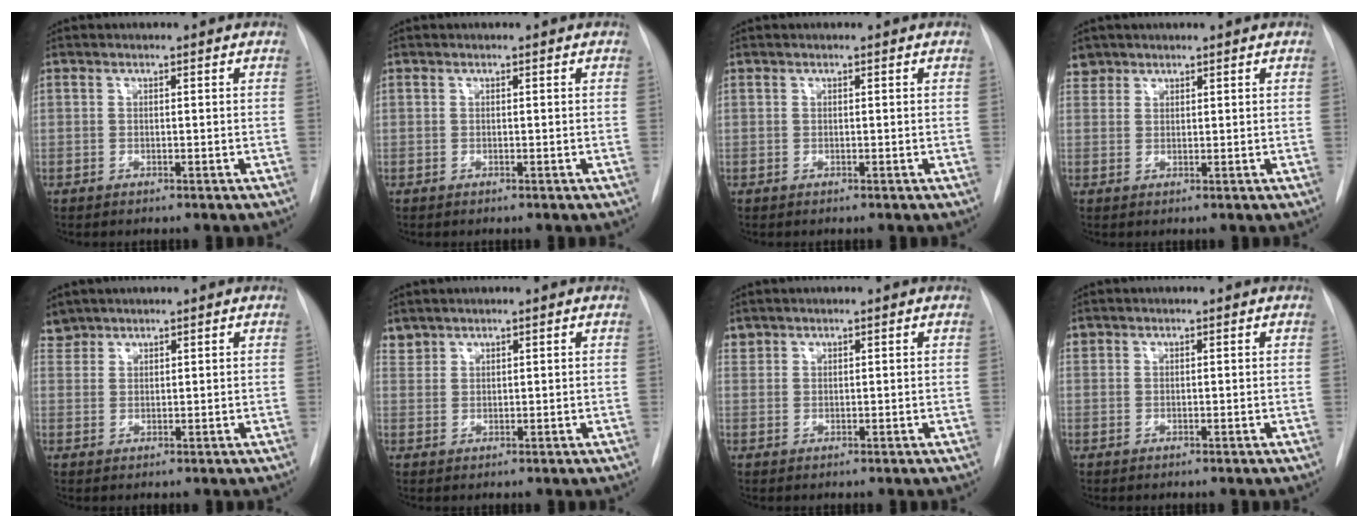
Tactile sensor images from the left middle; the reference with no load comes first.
{"total": 0.0}
{"total": 0.0}
{"total": 2.2, "force": [1.8, 1.3, -0.3], "torque": [0.012, 0.009, 0.030]}
{"total": 2.6, "force": [2.4, 0.9, -0.4], "torque": [0.010, 0.012, 0.047]}
{"total": 2.0, "force": [1.9, 0.6, -0.3], "torque": [0.005, 0.010, 0.039]}
{"total": 1.7, "force": [1.6, 0.6, -0.2], "torque": [0.005, 0.009, 0.032]}
{"total": 0.6, "force": [0.5, 0.4, 0.0], "torque": [0.001, 0.009, 0.010]}